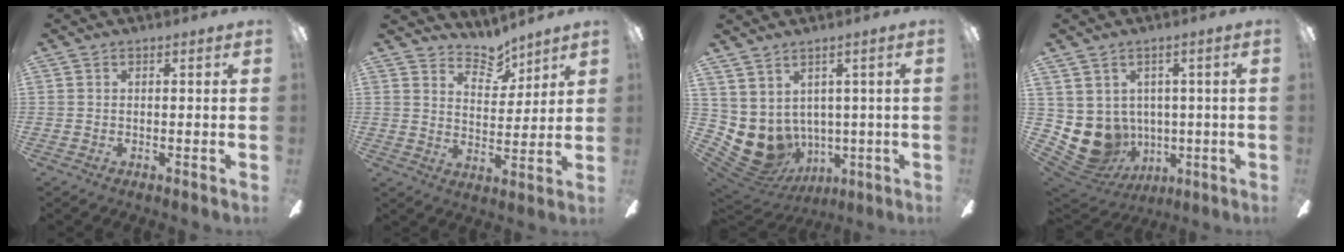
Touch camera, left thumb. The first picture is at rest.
{"total": 7.6, "force": [6.6, 2.9, 2.2], "torque": [-0.026, -0.045, 0.117]}
{"total": 6.9, "force": [0.6, 6.4, 2.4], "torque": [-0.086, -0.027, 0.023]}
{"total": 9.2, "force": [-0.9, 8.6, 3.2], "torque": [-0.093, -0.012, -0.006]}